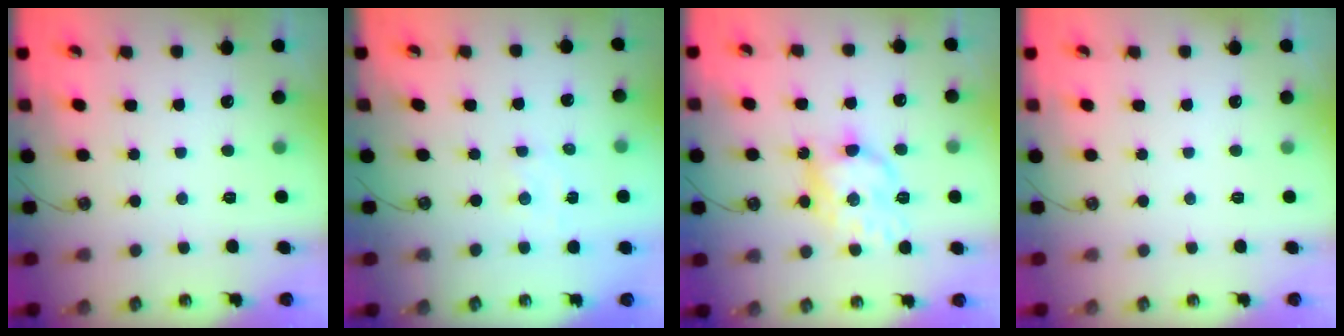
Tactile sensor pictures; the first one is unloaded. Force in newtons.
{"total": 2.0, "press": 1.9, "slide": 0.3}
{"total": 13.3, "press": 13.3, "slide": 0.7}
{"total": 0.0}